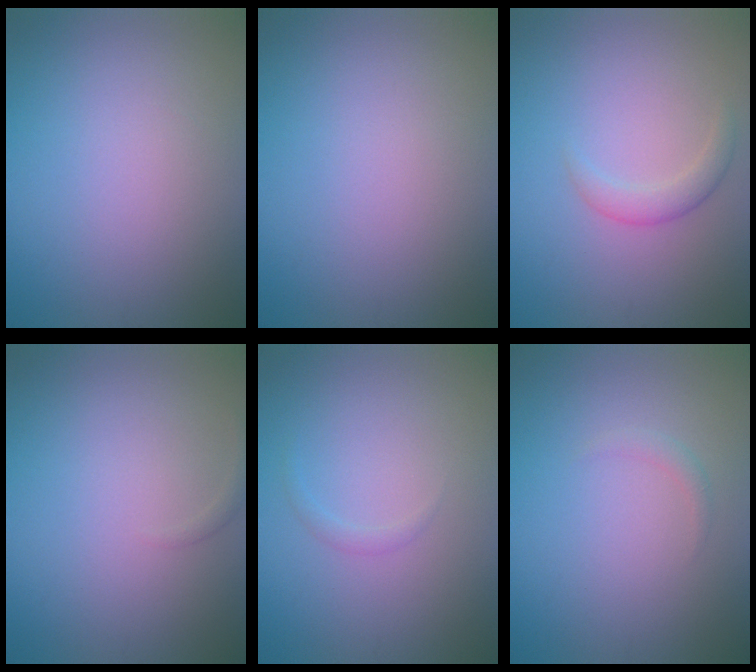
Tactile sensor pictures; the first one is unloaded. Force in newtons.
{"total": 0.0}
{"total": 2.5, "press": 2.5, "slide": 0.1}
{"total": 0.6, "press": 0.6, "slide": 0.1}
{"total": 0.7, "press": 0.7, "slide": 0.1}
{"total": 0.9, "press": 0.9, "slide": 0.1}